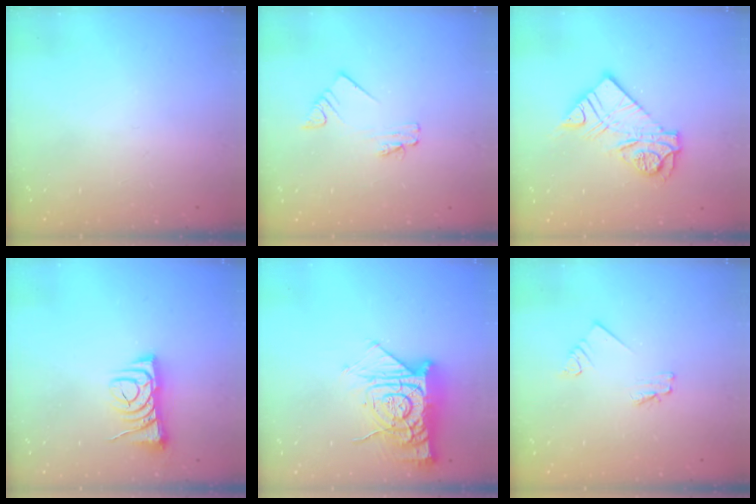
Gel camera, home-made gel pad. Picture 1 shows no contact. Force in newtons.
{"total": 1.9, "press": 1.9, "slide": 0.1}
{"total": 13.1, "press": 13.0, "slide": 1.3}
{"total": 9.8, "press": 9.7, "slide": 1.1}
{"total": 15.5, "press": 15.5, "slide": 1.4}
{"total": 1.6, "press": 1.5, "slide": 0.2}